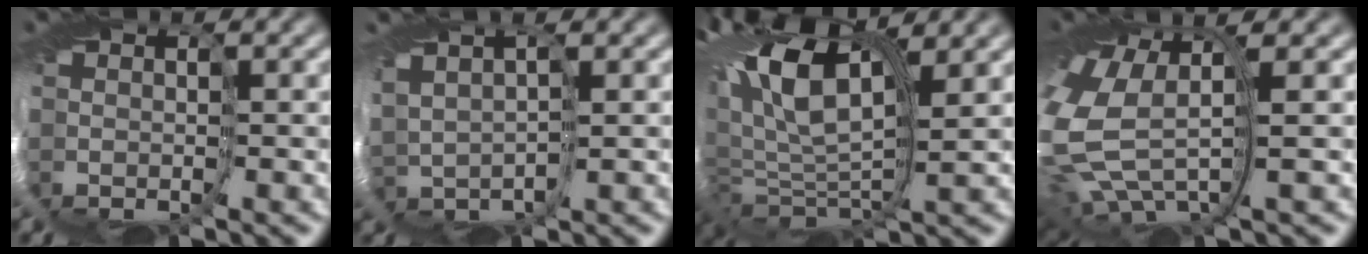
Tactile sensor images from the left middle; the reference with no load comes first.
{"total": 2.5, "force": [1.5, 1.3, 1.6], "torque": [-0.054, 0.016, 0.024]}
{"total": 11.0, "force": [3.9, 4.7, 9.2], "torque": [-0.196, 0.013, 0.057]}
{"total": 10.5, "force": [-0.1, 5.8, 8.7], "torque": [-0.218, -0.037, 0.008]}